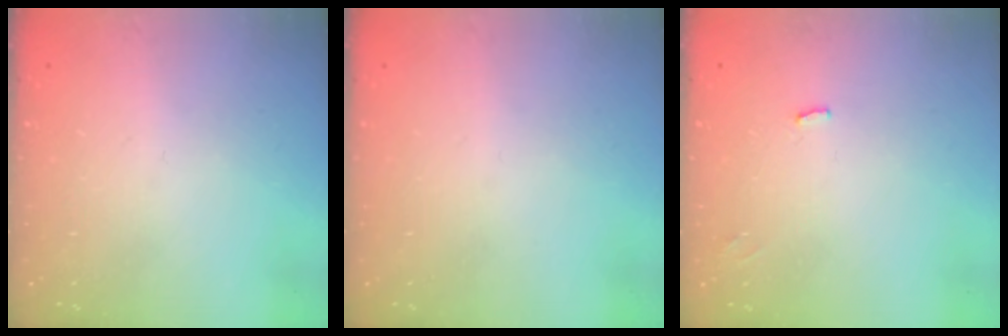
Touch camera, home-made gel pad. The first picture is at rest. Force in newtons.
{"total": 0.0}
{"total": 3.1, "press": 3.1, "slide": 0.2}